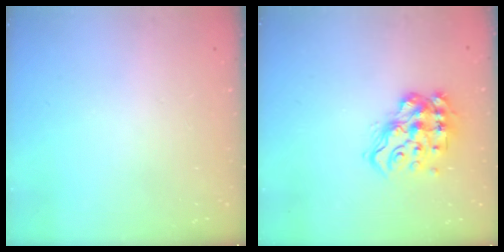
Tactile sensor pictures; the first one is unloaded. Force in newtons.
{"total": 14.1, "press": 14.1, "slide": 1.2}